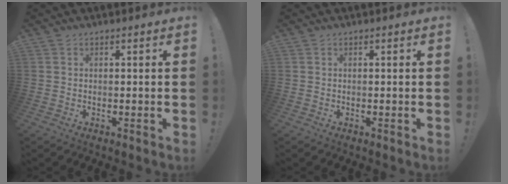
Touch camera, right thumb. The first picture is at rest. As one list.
[{"total": 0.0}]